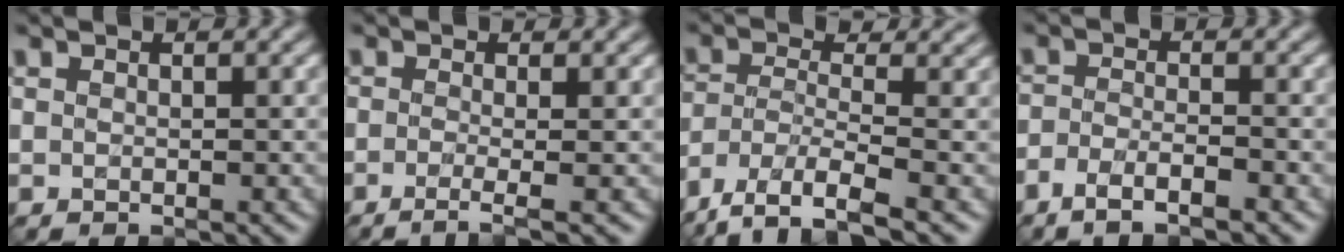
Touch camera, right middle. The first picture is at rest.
{"total": 2.8, "force": [-0.9, 0.9, 2.5], "torque": [-0.030, -0.007, -0.027]}
{"total": 7.0, "force": [-4.4, 2.4, 4.9], "torque": [-0.103, -0.012, -0.093]}
{"total": 3.1, "force": [-2.2, 0.7, 2.0], "torque": [-0.042, -0.003, -0.047]}